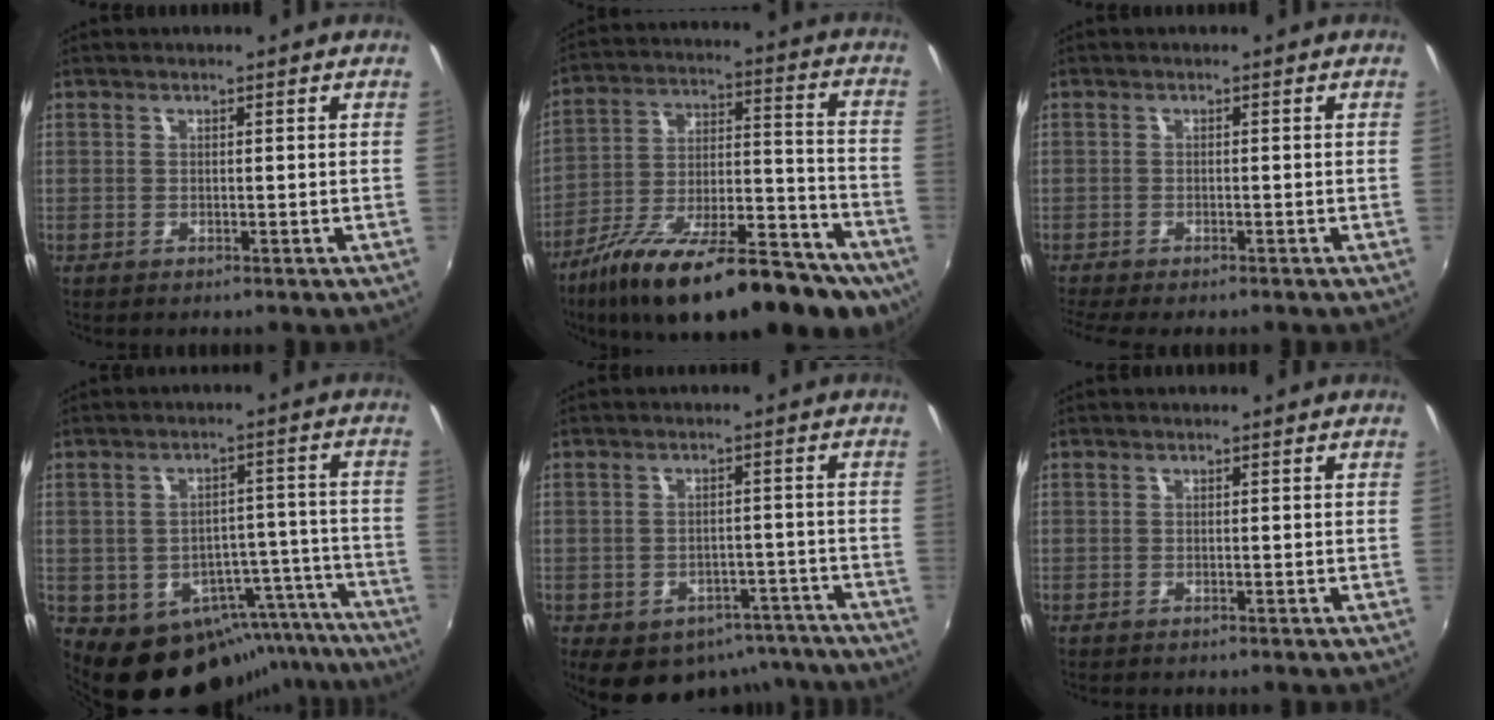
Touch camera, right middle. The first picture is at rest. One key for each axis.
{"total": 28.2, "fx": -18.0, "fy": 9.8, "fz": 19.4, "tx": -0.305, "ty": -0.030, "tz": -0.268}
{"total": 4.7, "fx": -4.1, "fy": 0.7, "fz": 2.3, "tx": -0.059, "ty": -0.028, "tz": -0.072}
{"total": 16.5, "fx": -12.2, "fy": 9.9, "fz": 4.9, "tx": -0.076, "ty": 0.039, "tz": -0.127}
{"total": 12.8, "fx": -8.8, "fy": 8.0, "fz": 4.9, "tx": -0.098, "ty": 0.003, "tz": -0.091}
{"total": 0.5, "fx": -0.5, "fy": 0.2, "fz": 0.1, "tx": -0.002, "ty": -0.004, "tz": -0.010}